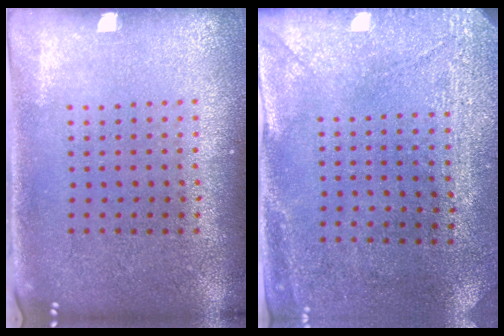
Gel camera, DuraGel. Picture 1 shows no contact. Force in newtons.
{"total": 2.9, "press": 2.3, "slide": 1.8}